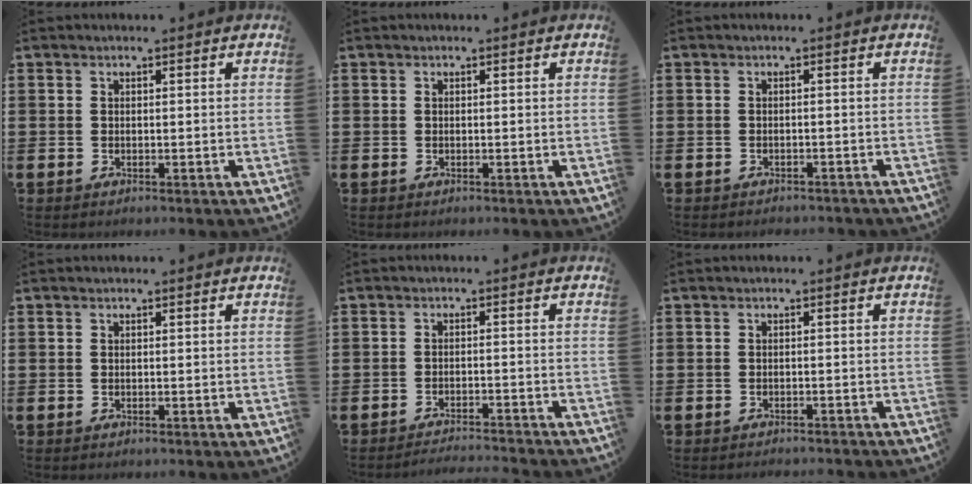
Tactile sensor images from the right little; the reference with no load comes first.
{"total": 0.0}
{"total": 0.8, "force": [-0.8, 0.1, 0.0], "torque": [-0.004, -0.001, -0.017]}
{"total": 0.0}
{"total": 2.0, "force": [-2.0, -0.3, 0.1], "torque": [-0.004, 0.005, -0.041]}
{"total": 0.8, "force": [-0.8, -0.1, 0.0], "torque": [-0.001, 0.001, -0.017]}